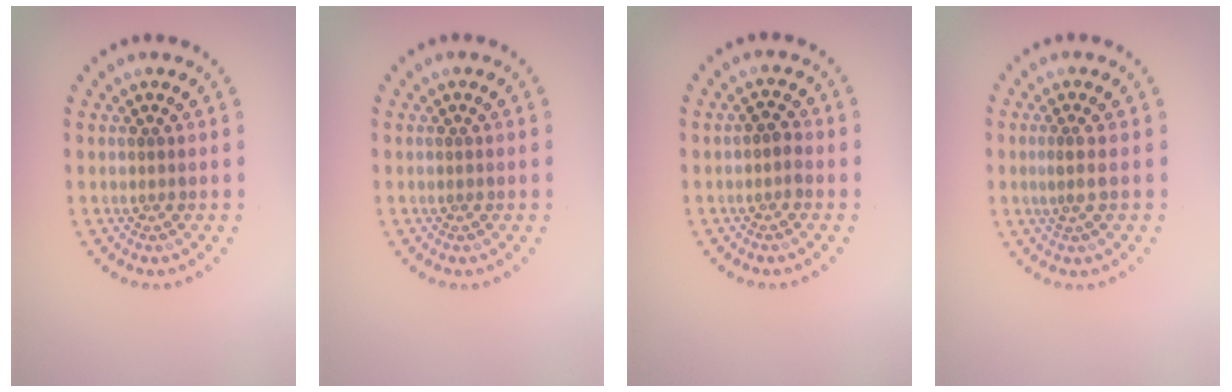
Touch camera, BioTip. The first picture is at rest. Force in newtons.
{"total": 0.0}
{"total": 1.1, "press": 1.0, "slide": 0.4}
{"total": 1.2, "press": 0.7, "slide": 0.9}